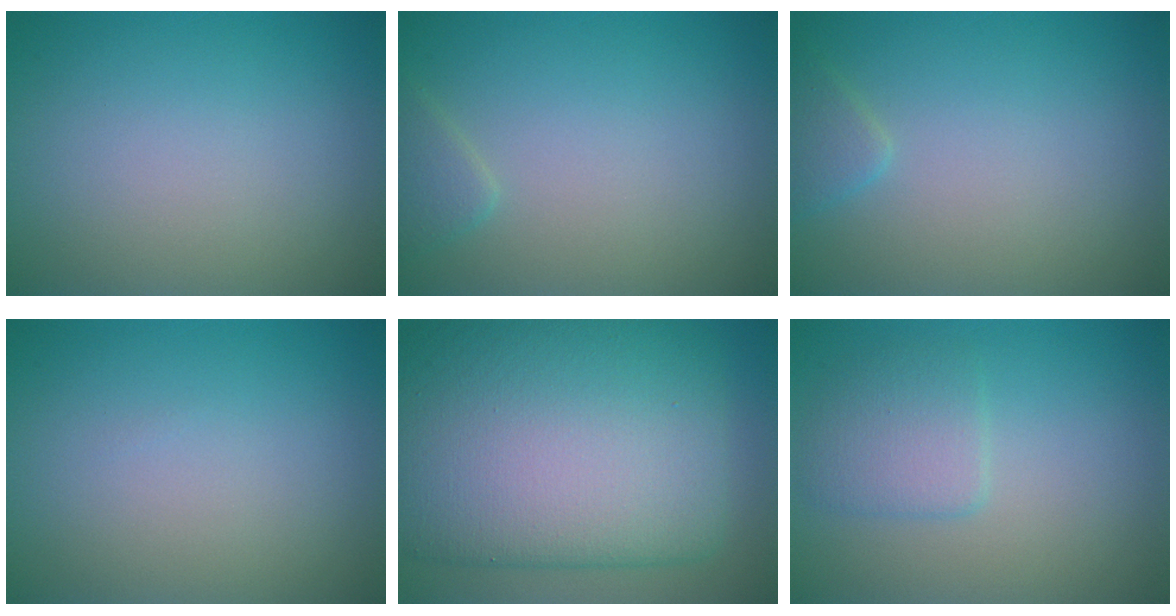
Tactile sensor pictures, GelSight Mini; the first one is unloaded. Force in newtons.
{"total": 1.4, "press": 1.4, "slide": 0.1}
{"total": 1.4, "press": 1.4, "slide": 0.1}
{"total": 0.0}
{"total": 15.1, "press": 15.1, "slide": 0.4}
{"total": 2.5, "press": 2.5, "slide": 0.1}